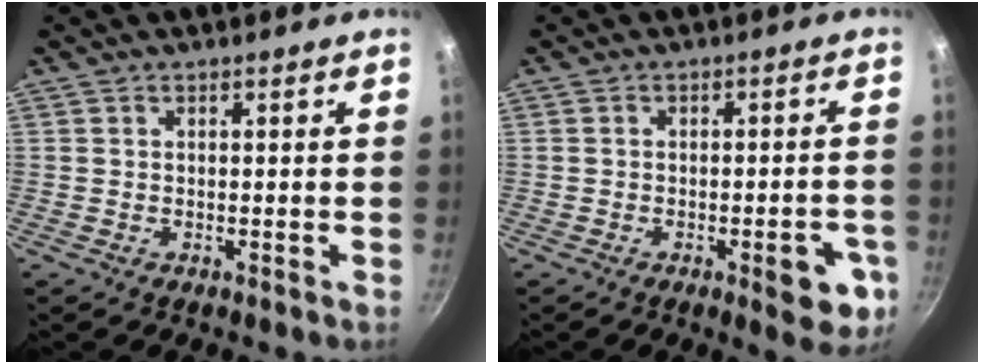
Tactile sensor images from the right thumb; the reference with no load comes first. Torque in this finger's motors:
{"motor_torque": [1.25, 0.84, -0.19, 0.08, 0.19]}